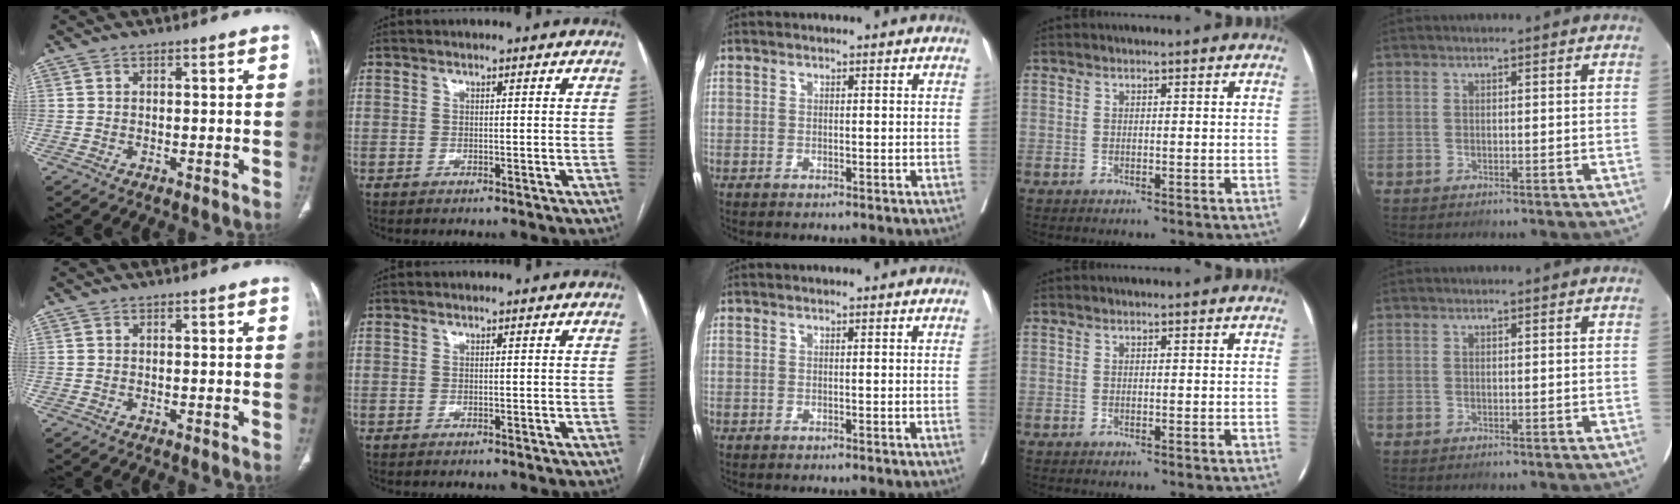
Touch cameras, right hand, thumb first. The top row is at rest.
{"middle": {"total": 0.5, "force": [0.0, -0.2, 0.5], "torque": [-0.002, 0.001, 0.000]}}